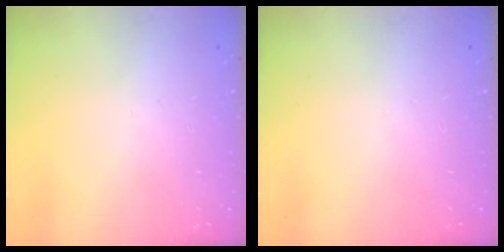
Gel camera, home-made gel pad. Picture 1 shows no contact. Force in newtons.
{"total": 0.0}